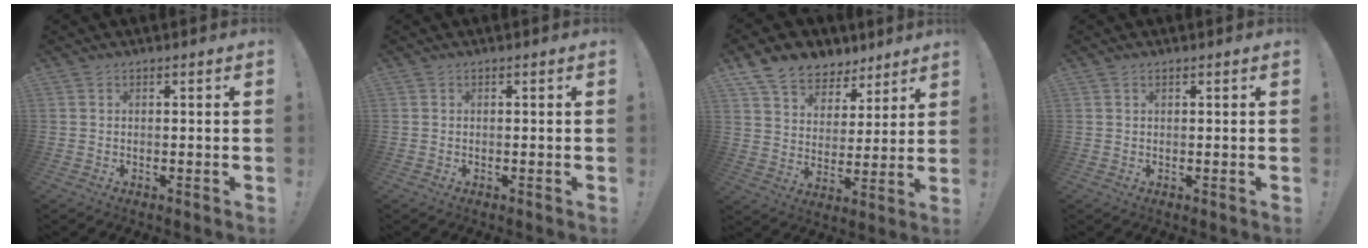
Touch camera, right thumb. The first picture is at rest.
{"total": 0.0}
{"total": 11.5, "force": [8.4, 7.3, 2.8], "torque": [-0.054, -0.057, 0.163]}
{"total": 0.6, "force": [0.4, 0.3, 0.3], "torque": [-0.003, -0.001, 0.007]}